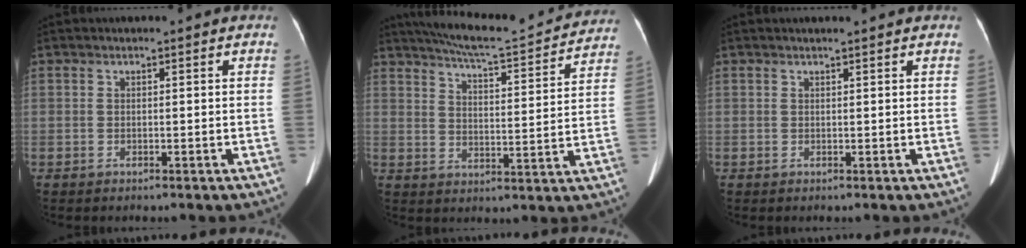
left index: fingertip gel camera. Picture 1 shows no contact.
{"total": 19.5, "force": [18.0, 1.6, 7.4], "torque": [-0.119, -0.008, 0.235]}
{"total": 2.5, "force": [2.3, 0.0, 1.1], "torque": [-0.013, 0.015, 0.028]}